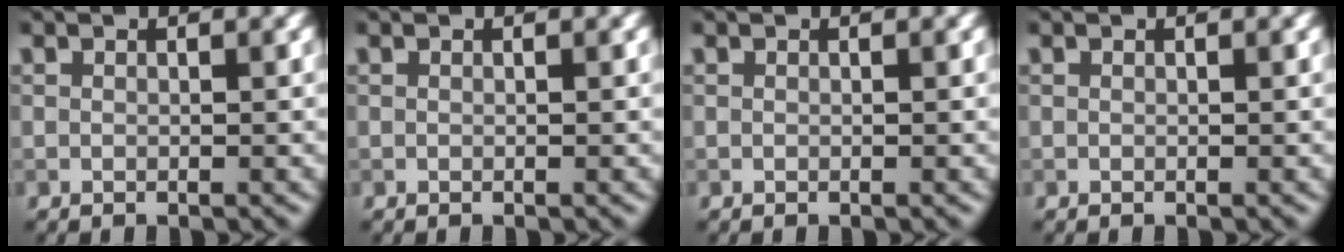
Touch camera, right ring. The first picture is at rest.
{"total": 0.0}
{"total": 0.0}
{"total": 0.0}